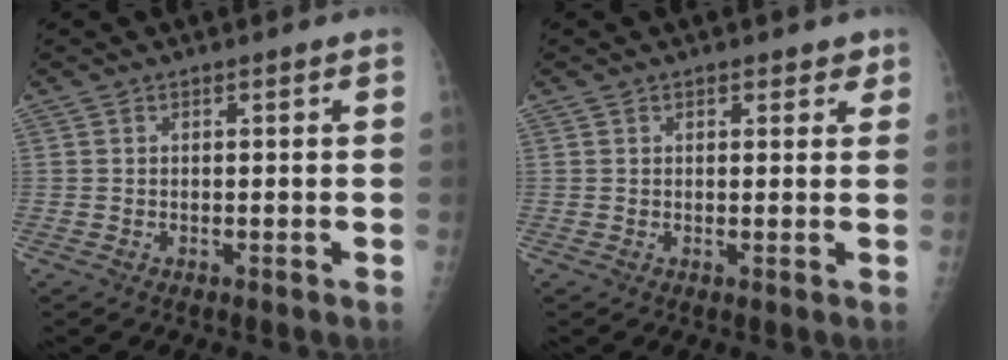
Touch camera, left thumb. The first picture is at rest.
{"total": 2.1, "force": [1.4, 1.3, 0.8], "torque": [0.011, -0.005, 0.013]}